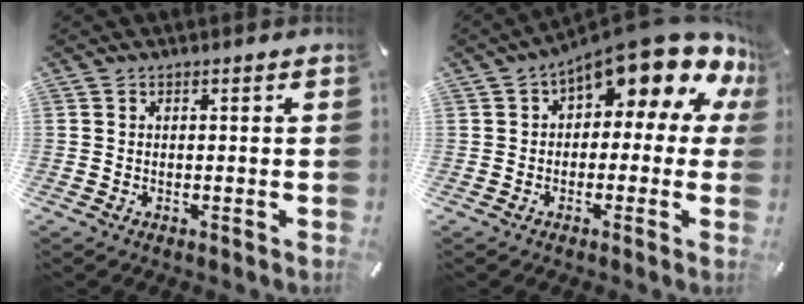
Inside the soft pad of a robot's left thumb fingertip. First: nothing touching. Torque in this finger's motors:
{"motor_torque": [2.05, 2.95, 2.11, -0.67, 0.15]}